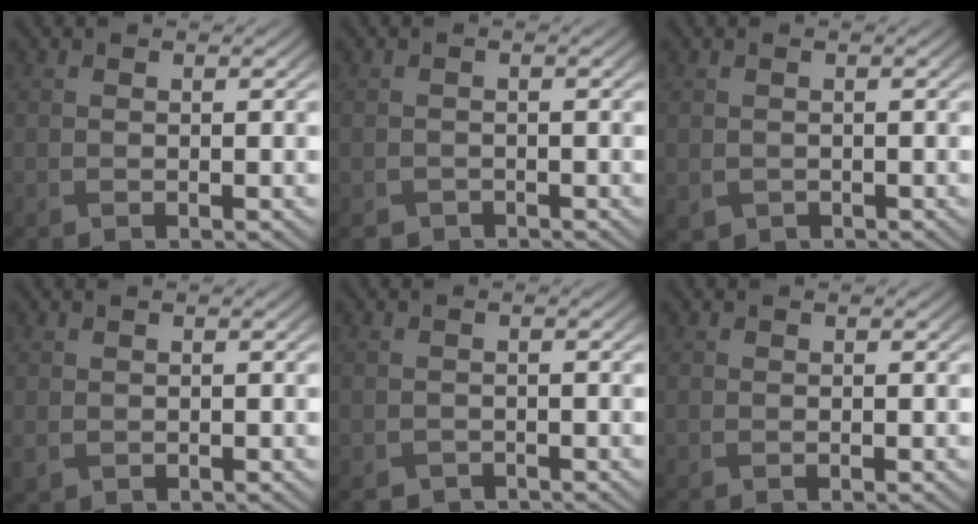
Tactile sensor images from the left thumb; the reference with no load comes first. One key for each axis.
{"total": 1.5, "fx": -1.2, "fy": 0.9, "fz": 0.1, "tx": 0.000, "ty": -0.003, "tz": -0.026}
{"total": 1.1, "fx": -0.4, "fy": 1.0, "fz": 0.3, "tx": -0.011, "ty": -0.011, "tz": -0.006}
{"total": 0.8, "fx": 0.1, "fy": 0.7, "fz": 0.4, "tx": -0.014, "ty": -0.005, "tz": 0.006}
{"total": 1.5, "fx": -1.2, "fy": 0.8, "fz": 0.1, "tx": 0.000, "ty": -0.003, "tz": -0.025}
{"total": 0.0}